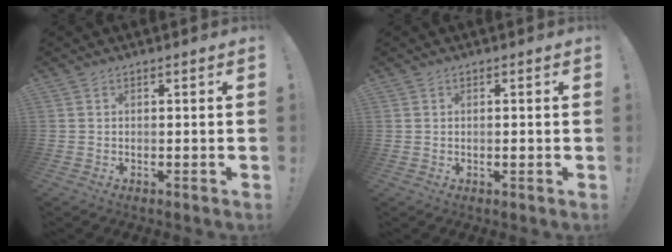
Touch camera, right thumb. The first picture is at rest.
{"total": 0.9, "force": [-0.1, 0.8, -0.1], "torque": [0.009, 0.002, -0.003]}